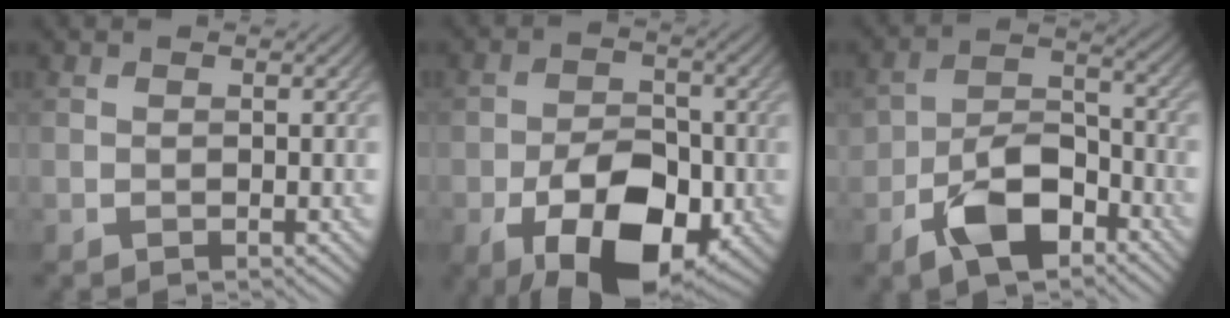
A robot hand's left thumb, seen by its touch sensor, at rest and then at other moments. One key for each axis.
{"total": 12.4, "fx": -5.2, "fy": 7.1, "fz": 8.7, "tx": -0.151, "ty": -0.021, "tz": -0.086}
{"total": 8.7, "fx": -4.9, "fy": 4.7, "fz": 5.5, "tx": -0.103, "ty": 0.004, "tz": -0.100}